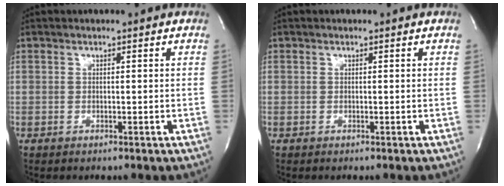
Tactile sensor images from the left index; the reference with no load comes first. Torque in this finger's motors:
{"motor_torque": [0.00, 0.00, -0.02, 0.00]}